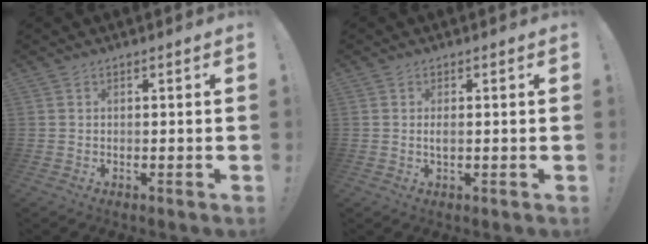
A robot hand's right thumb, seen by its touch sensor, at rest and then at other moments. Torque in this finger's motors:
{"motor_torque": [-0.22, 0.10, 0.01, 0.21, 0.04]}